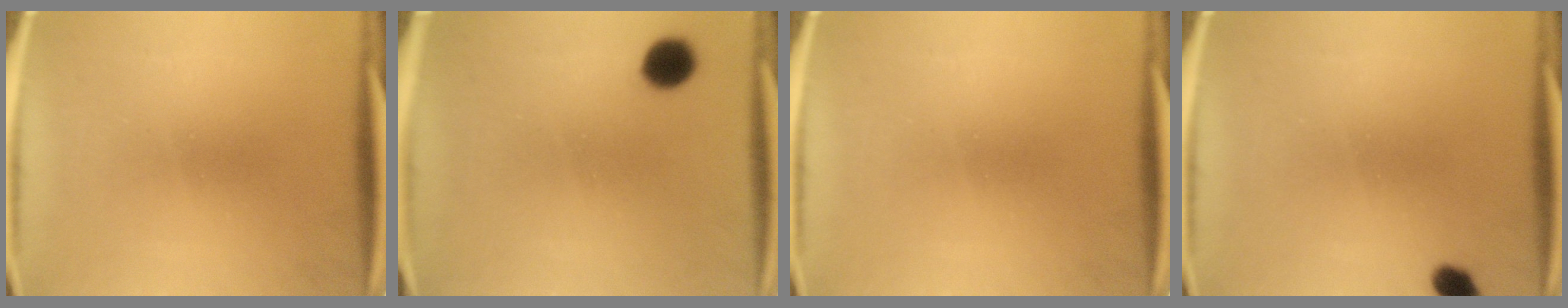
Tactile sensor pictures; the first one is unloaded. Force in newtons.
{"total": 5.1}
{"total": 0.0}
{"total": 2.7}